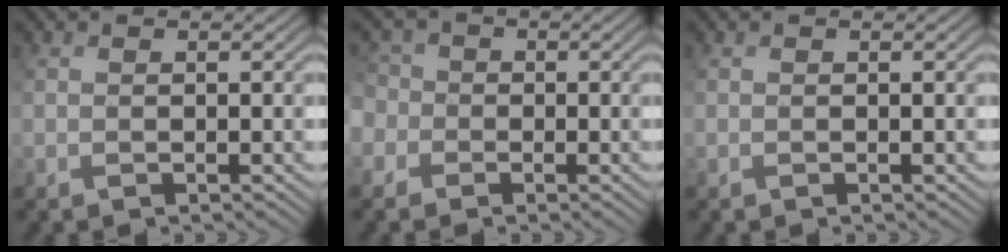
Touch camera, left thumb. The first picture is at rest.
{"total": 4.1, "force": [-1.5, 3.7, 0.8], "torque": [-0.035, -0.001, -0.045]}
{"total": 0.0}